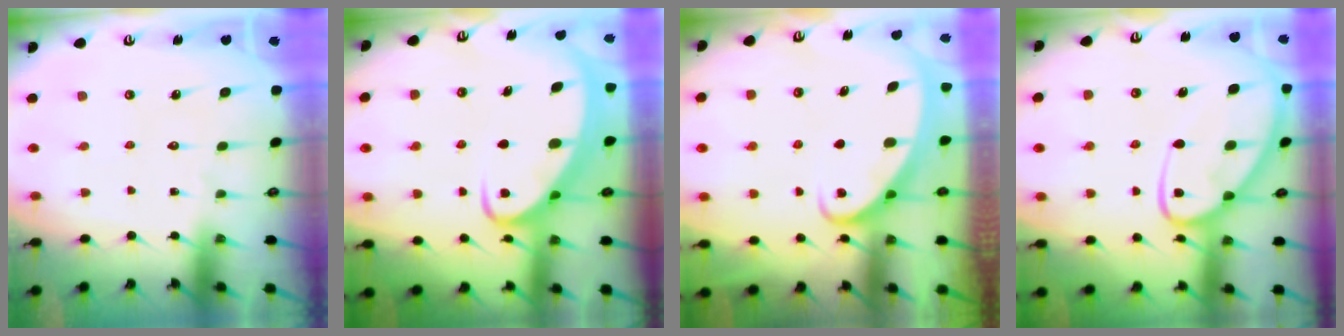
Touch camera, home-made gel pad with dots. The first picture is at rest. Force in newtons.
{"total": 4.4, "press": 4.4, "slide": 0.7}
{"total": 2.5, "press": 2.5, "slide": 0.3}
{"total": 10.3, "press": 10.3, "slide": 1.0}